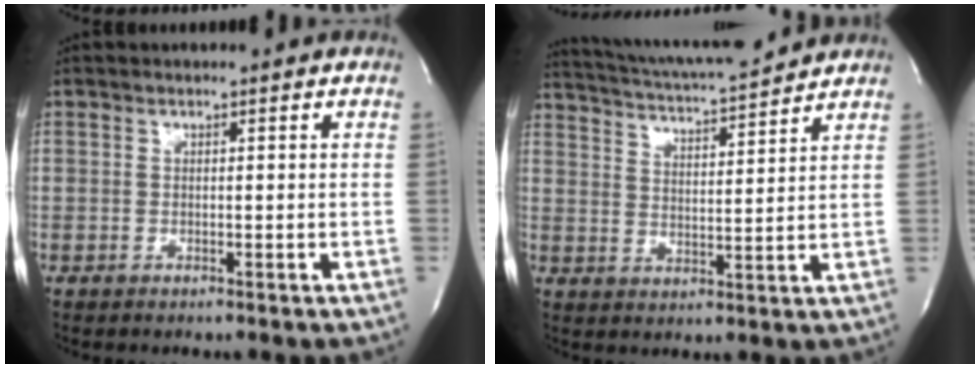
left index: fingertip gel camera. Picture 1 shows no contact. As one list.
[{"total": 13.3, "force": [12.4, 0.3, 4.6], "torque": [-0.090, 0.009, 0.193]}]